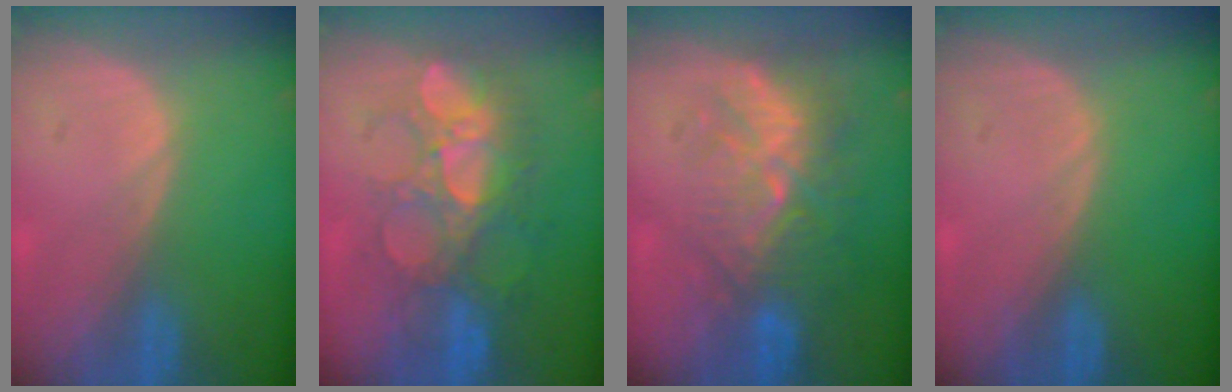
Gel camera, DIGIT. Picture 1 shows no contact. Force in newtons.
{"total": 8.8, "press": 8.6, "slide": 1.5}
{"total": 9.3, "press": 8.6, "slide": 3.4}
{"total": 0.0}